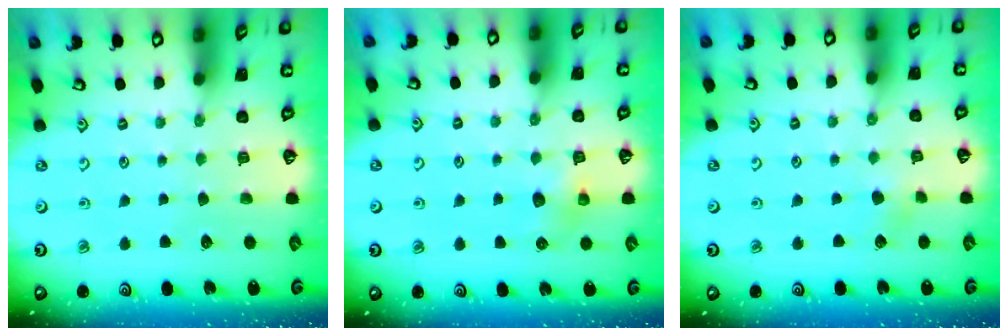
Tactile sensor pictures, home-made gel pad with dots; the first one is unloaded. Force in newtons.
{"total": 6.3, "press": 6.3, "slide": 0.6}
{"total": 2.8, "press": 2.8, "slide": 0.6}